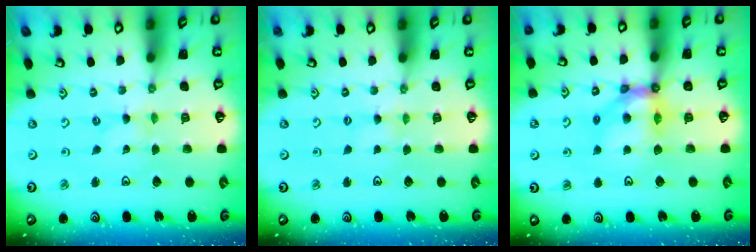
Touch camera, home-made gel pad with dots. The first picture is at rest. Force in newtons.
{"total": 1.9, "press": 1.9, "slide": 0.4}
{"total": 9.0, "press": 8.9, "slide": 1.7}